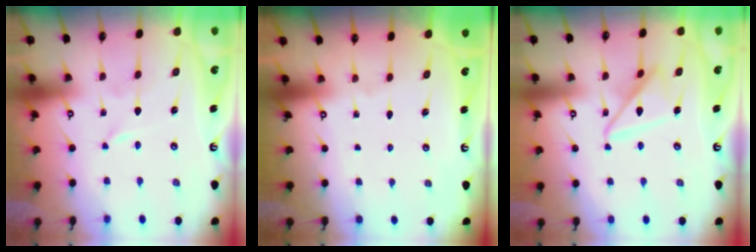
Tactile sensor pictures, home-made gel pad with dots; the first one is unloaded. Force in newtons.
{"total": 0.0}
{"total": 13.4, "press": 13.4, "slide": 1.2}